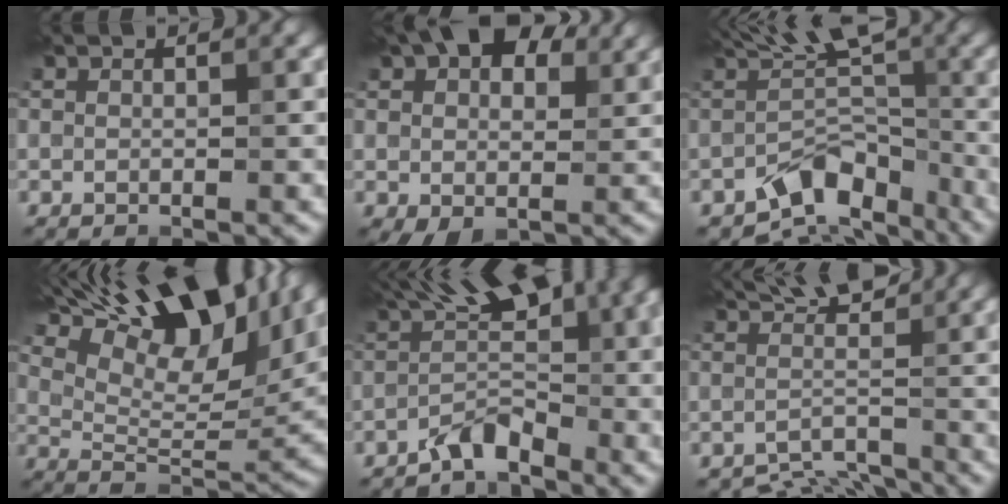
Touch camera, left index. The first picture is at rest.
{"total": 9.0, "force": [3.1, 5.6, 6.4], "torque": [-0.094, 0.015, 0.045]}
{"total": 6.5, "force": [-3.2, 3.6, 4.4], "torque": [-0.043, 0.006, -0.059]}
{"total": 14.8, "force": [9.4, 5.0, 10.3], "torque": [-0.165, 0.029, 0.161]}
{"total": 6.9, "force": [-2.8, 2.9, 5.6], "torque": [-0.069, 0.022, -0.063]}
{"total": 3.4, "force": [-0.8, 1.7, 2.8], "torque": [-0.031, -0.005, -0.015]}